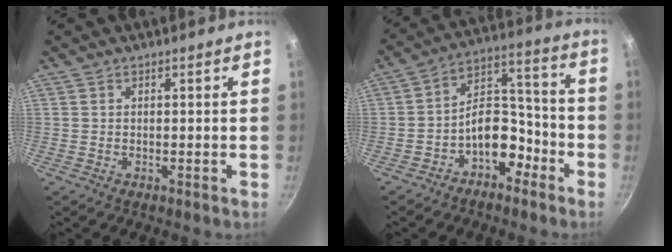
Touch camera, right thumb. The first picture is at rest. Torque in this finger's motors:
{"motor_torque": [1.59, 1.08, 1.06, -1.01, 0.26]}